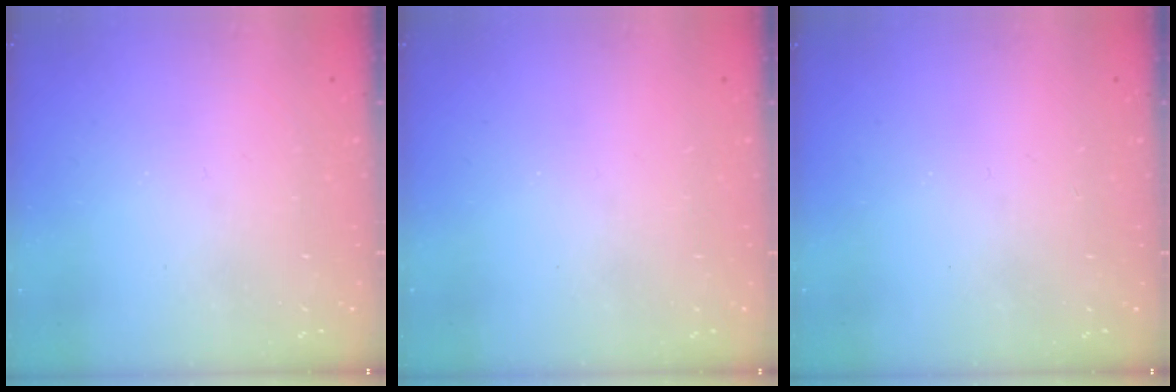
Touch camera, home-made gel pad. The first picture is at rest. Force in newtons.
{"total": 0.0}
{"total": 0.0}